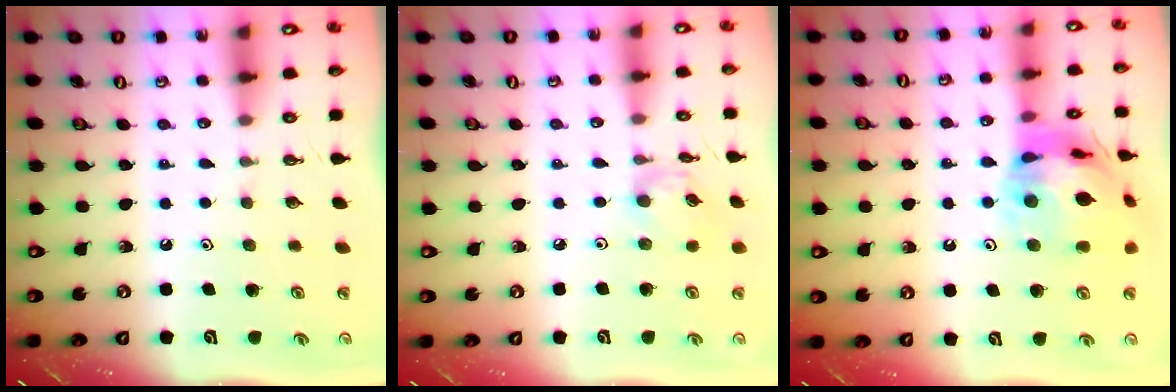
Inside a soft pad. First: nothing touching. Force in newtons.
{"total": 6.3, "press": 6.3, "slide": 0.3}
{"total": 18.5, "press": 18.4, "slide": 2.1}